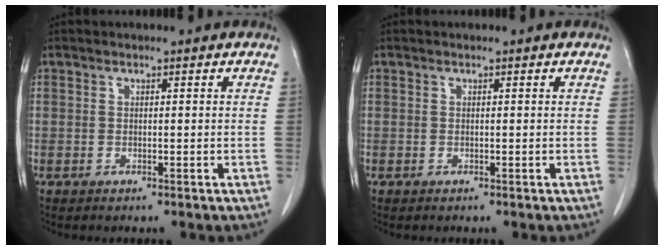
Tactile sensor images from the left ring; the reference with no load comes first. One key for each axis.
{"total": 0.0}